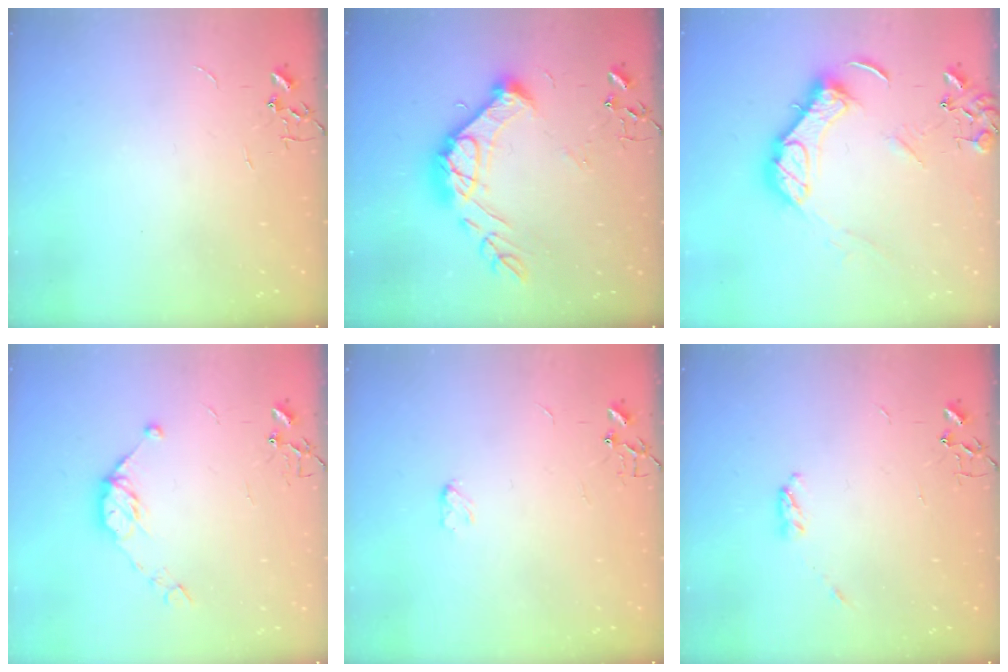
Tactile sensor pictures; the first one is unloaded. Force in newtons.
{"total": 18.1, "press": 18.0, "slide": 1.4}
{"total": 15.7, "press": 15.5, "slide": 2.2}
{"total": 9.5, "press": 9.5, "slide": 0.7}
{"total": 3.1, "press": 3.1, "slide": 0.4}
{"total": 3.7, "press": 3.7, "slide": 0.6}